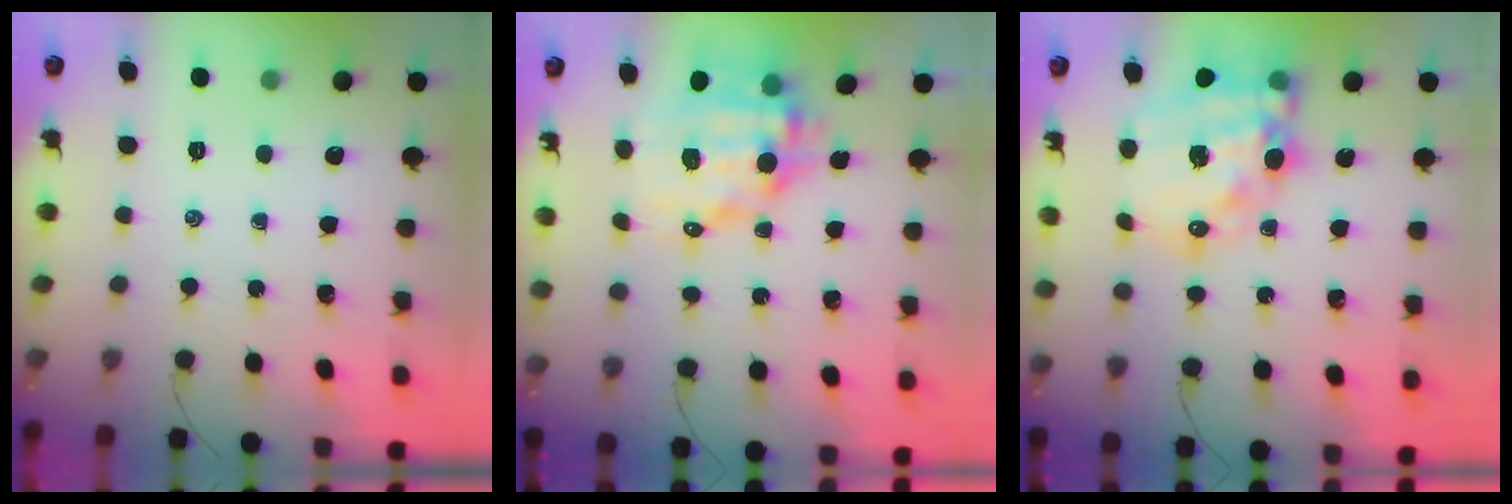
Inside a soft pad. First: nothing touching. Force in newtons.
{"total": 12.4, "press": 12.1, "slide": 2.9}
{"total": 20.4, "press": 19.9, "slide": 4.4}